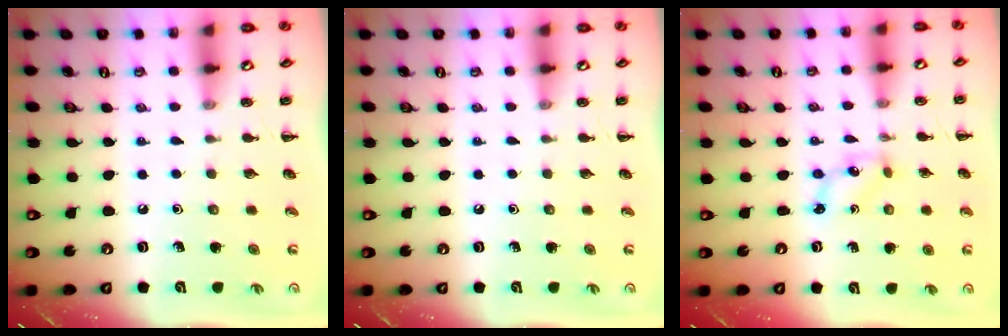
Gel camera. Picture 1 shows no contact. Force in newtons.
{"total": 0.0}
{"total": 1.9, "press": 1.9, "slide": 0.3}